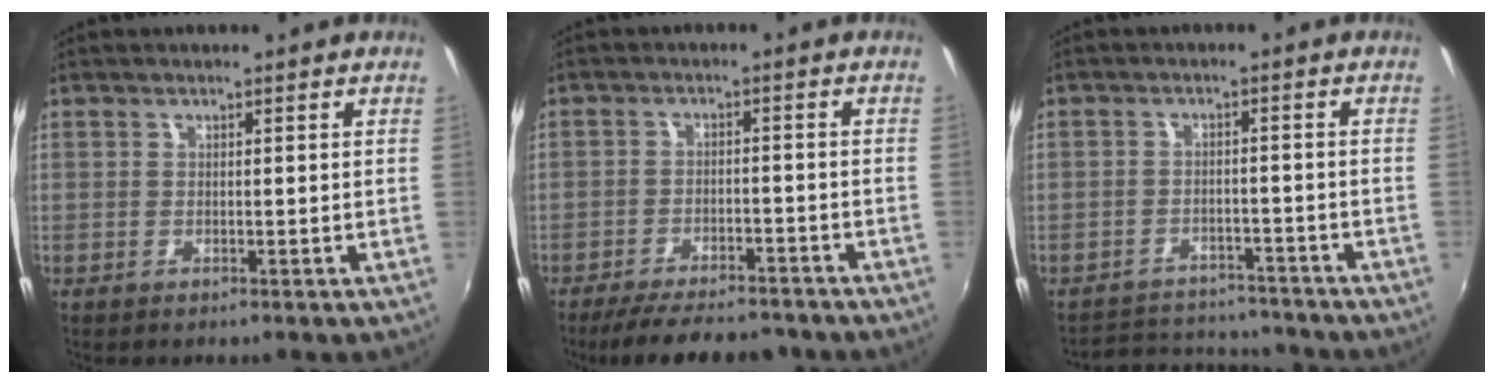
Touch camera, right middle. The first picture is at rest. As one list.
[{"total": 13.1, "force": [-11.1, 3.8, 5.8], "torque": [-0.123, -0.014, -0.161]}, {"total": 10.6, "force": [-9.7, 3.9, 1.9], "torque": [-0.054, 0.025, -0.129]}]